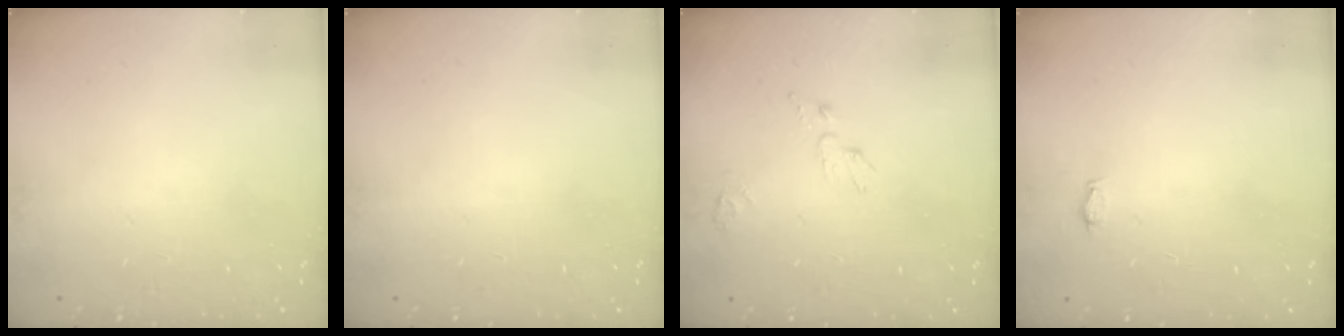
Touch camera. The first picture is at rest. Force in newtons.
{"total": 0.0}
{"total": 4.1, "press": 4.1, "slide": 0.4}
{"total": 2.7, "press": 2.5, "slide": 1.1}